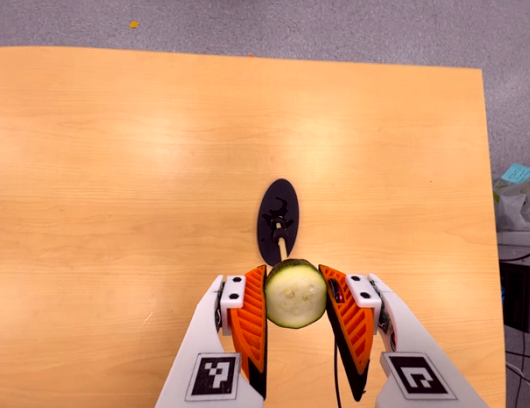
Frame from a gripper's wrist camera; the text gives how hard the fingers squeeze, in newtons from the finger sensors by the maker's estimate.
{"total": 10.4, "left": 9.2, "right": 11.6}